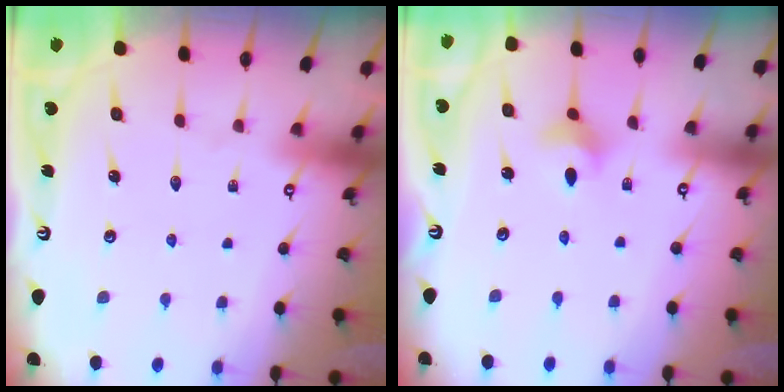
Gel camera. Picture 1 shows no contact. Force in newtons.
{"total": 4.0, "press": 4.0, "slide": 0.3}